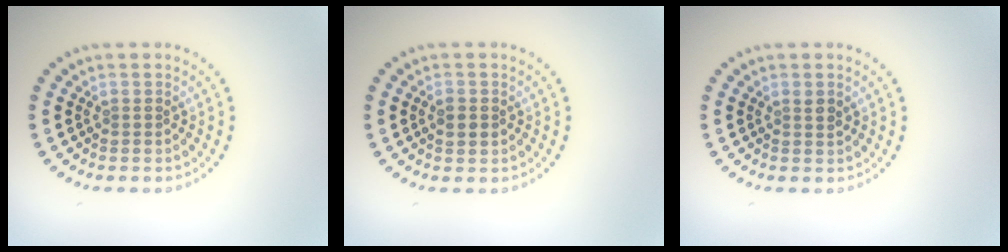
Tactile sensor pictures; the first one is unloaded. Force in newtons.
{"total": 1.5, "press": 1.5, "slide": 0.1}
{"total": 0.8, "press": 0.7, "slide": 0.4}